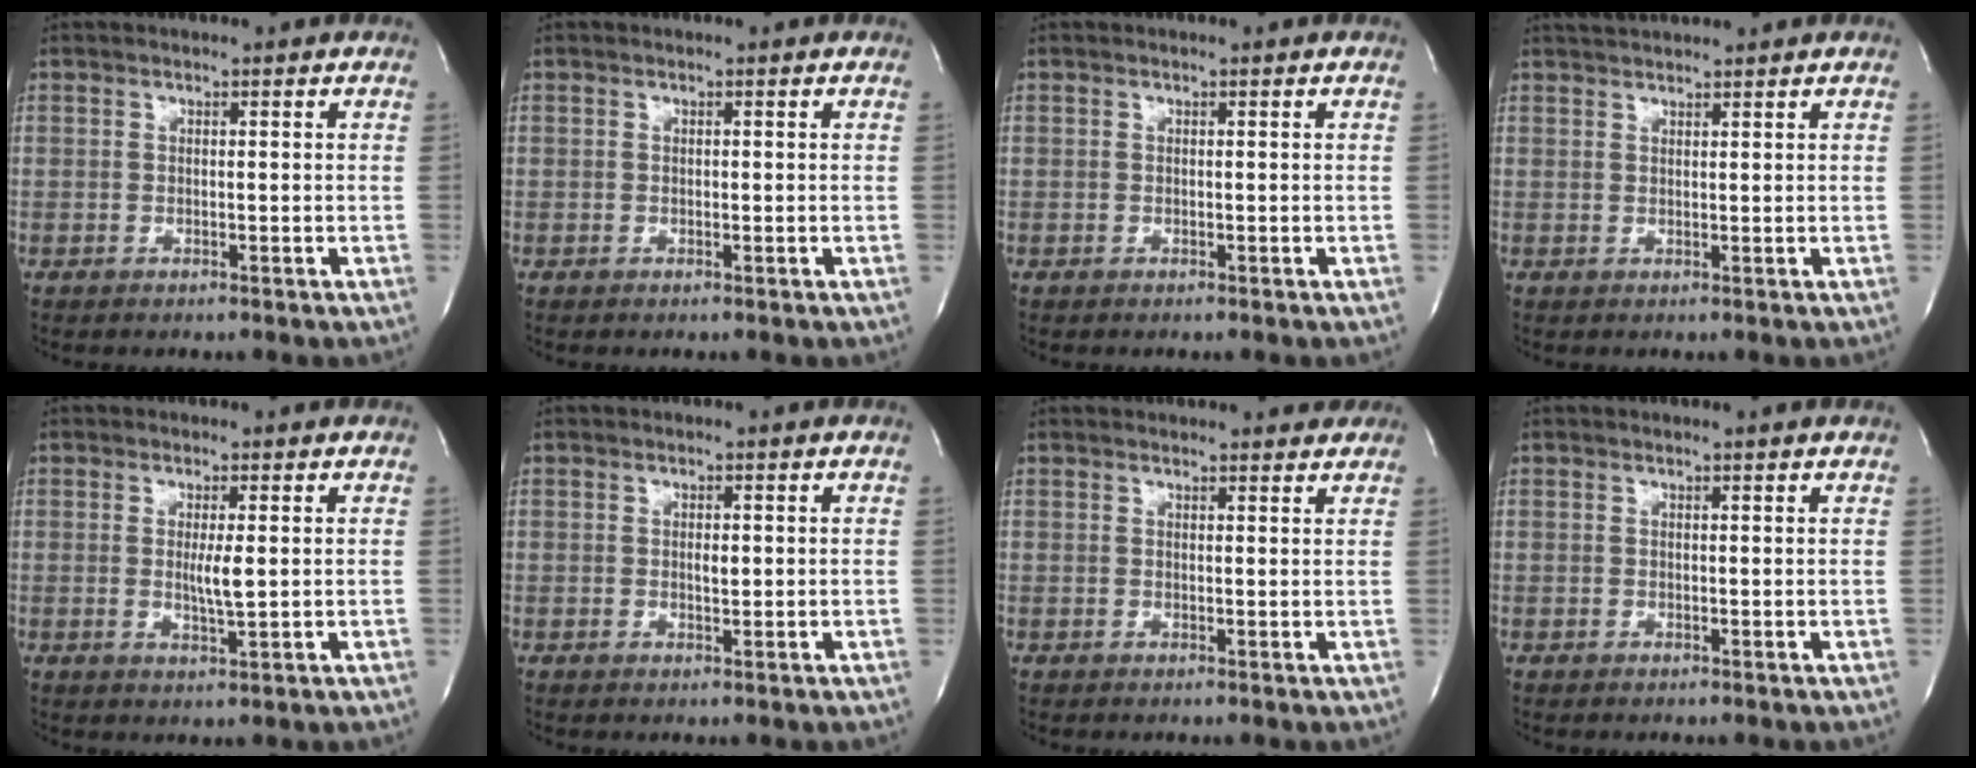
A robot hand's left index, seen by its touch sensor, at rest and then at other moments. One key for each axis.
{"total": 0.0}
{"total": 0.0}
{"total": 3.5, "fx": 3.4, "fy": -0.1, "fz": 0.9, "tx": -0.016, "ty": 0.025, "tz": 0.059}
{"total": 3.0, "fx": 0.1, "fy": 0.2, "fz": 3.0, "tx": -0.059, "ty": -0.011, "tz": 0.003}
{"total": 1.1, "fx": 0.0, "fy": 0.5, "fz": 1.0, "tx": -0.017, "ty": -0.005, "tz": 0.000}
{"total": 8.5, "fx": 8.0, "fy": 1.9, "fz": 2.0, "tx": -0.012, "ty": 0.007, "tz": 0.075}
{"total": 1.4, "fx": 1.4, "fy": -0.3, "fz": 0.4, "tx": -0.018, "ty": 0.001, "tz": 0.013}